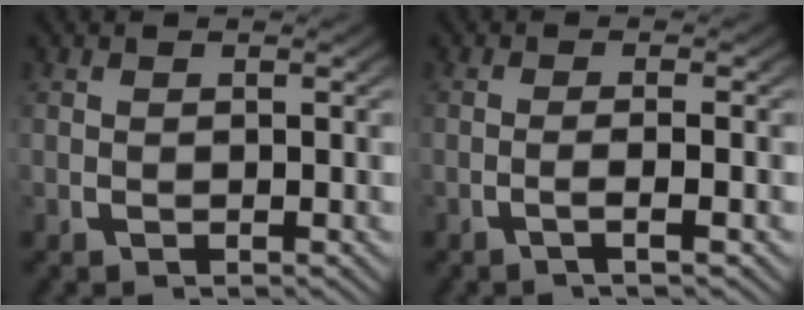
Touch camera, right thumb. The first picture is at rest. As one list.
[{"total": 1.9, "force": [-0.6, -0.2, 1.8], "torque": [-0.041, 0.004, -0.013]}]